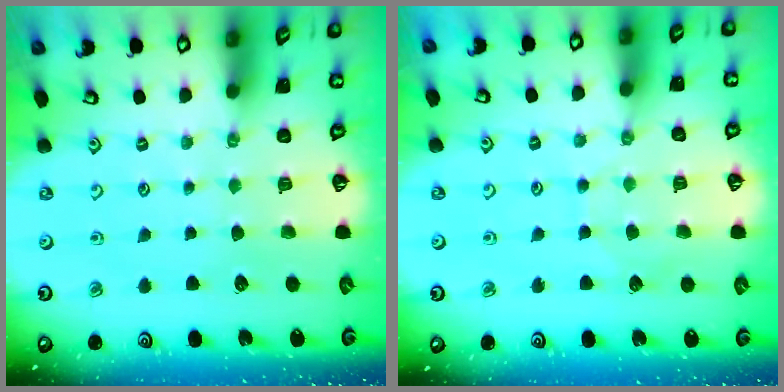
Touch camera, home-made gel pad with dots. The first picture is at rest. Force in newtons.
{"total": 5.1, "press": 5.1, "slide": 0.5}